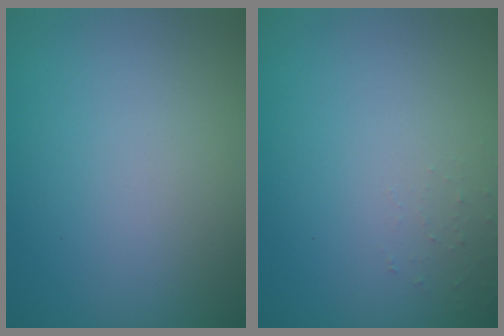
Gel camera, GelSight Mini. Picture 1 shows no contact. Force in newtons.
{"total": 0.7, "press": 0.7, "slide": 0.1}